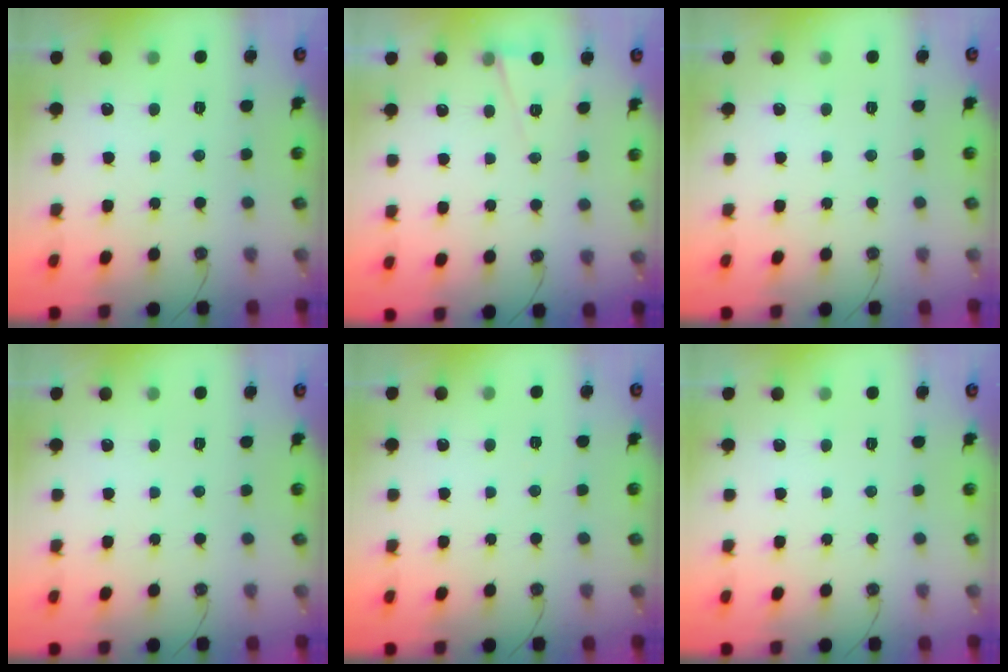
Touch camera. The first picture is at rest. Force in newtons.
{"total": 5.5, "press": 3.3, "slide": 4.4}
{"total": 0.0}
{"total": 0.0}
{"total": 4.8, "press": 2.1, "slide": 4.3}
{"total": 0.0}